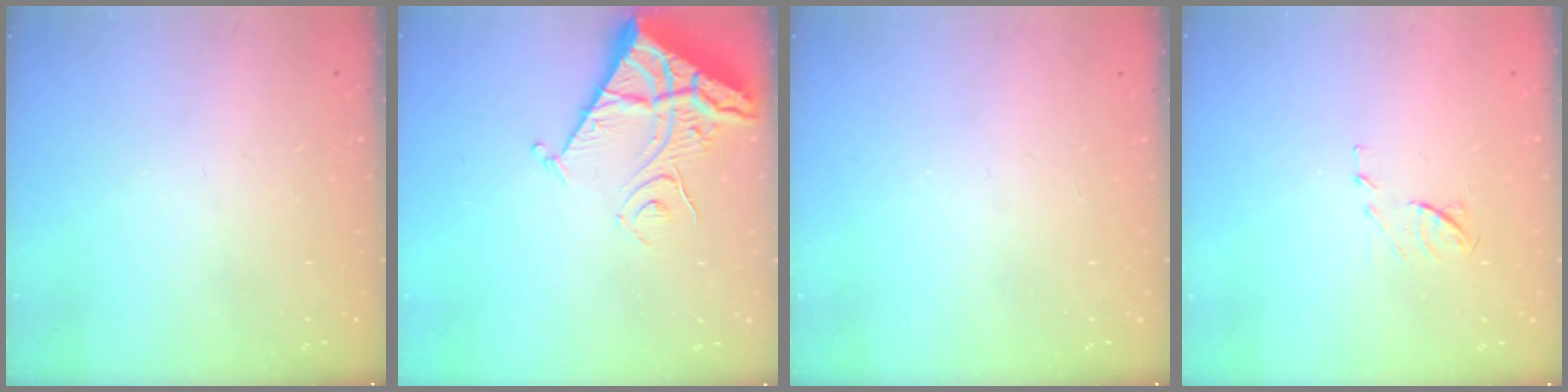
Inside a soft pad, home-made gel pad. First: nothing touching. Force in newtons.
{"total": 11.3, "press": 11.3, "slide": 1.4}
{"total": 0.0}
{"total": 6.9, "press": 6.9, "slide": 0.7}